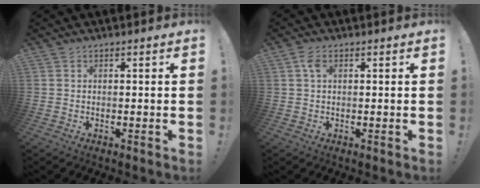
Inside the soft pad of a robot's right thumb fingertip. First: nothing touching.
{"total": 2.9, "force": [0.8, 1.6, 2.3], "torque": [-0.045, 0.004, 0.015]}